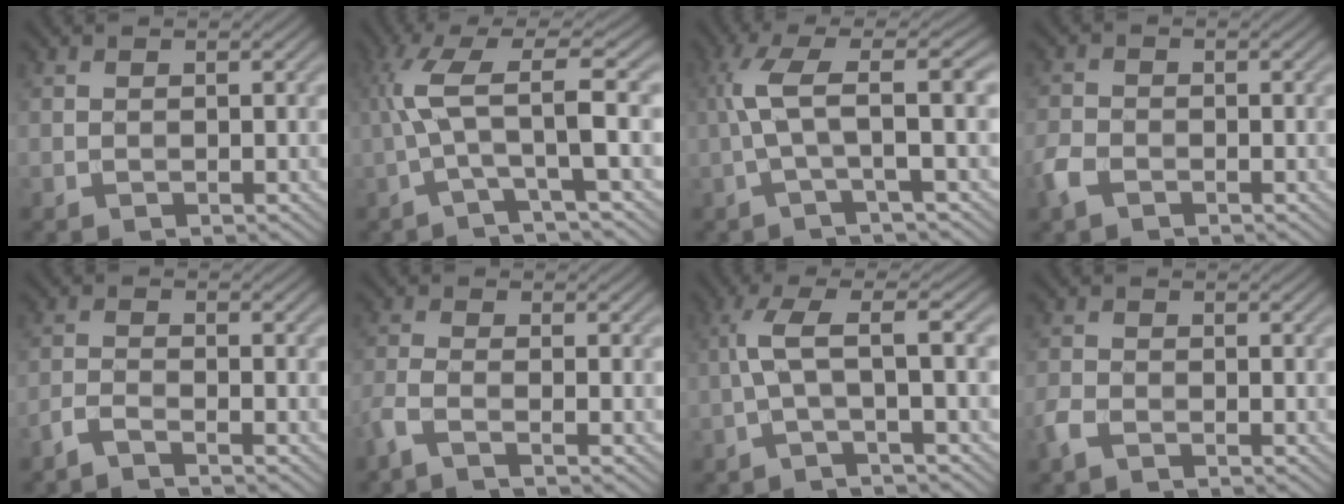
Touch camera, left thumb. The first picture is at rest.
{"total": 7.5, "force": [-0.4, 0.9, 7.4], "torque": [-0.152, 0.022, -0.017]}
{"total": 6.8, "force": [0.0, 0.9, 6.7], "torque": [-0.133, 0.027, -0.011]}
{"total": 2.9, "force": [-1.9, 1.6, 1.6], "torque": [-0.041, -0.005, -0.049]}
{"total": 2.4, "force": [-2.0, 0.3, 1.2], "torque": [-0.026, -0.003, -0.053]}
{"total": 3.3, "force": [-2.1, 0.5, 2.4], "torque": [-0.056, -0.005, -0.060]}
{"total": 4.9, "force": [-0.3, 0.6, 4.9], "torque": [-0.098, 0.023, -0.019]}
{"total": 2.2, "force": [-1.5, 0.9, 1.3], "torque": [-0.036, -0.003, -0.038]}